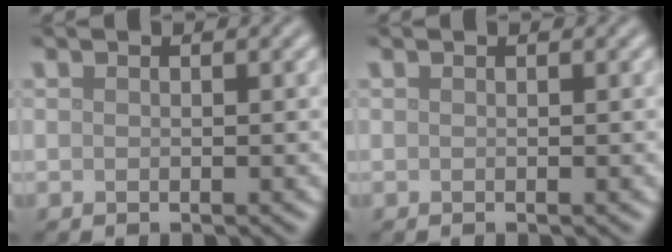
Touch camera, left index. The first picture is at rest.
{"total": 0.0}